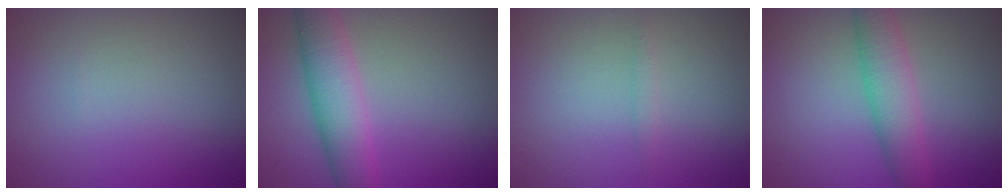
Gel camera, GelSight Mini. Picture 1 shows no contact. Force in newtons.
{"total": 5.6, "press": 5.6, "slide": 0.2}
{"total": 0.7, "press": 0.7, "slide": 0.1}
{"total": 4.7, "press": 4.7, "slide": 0.2}